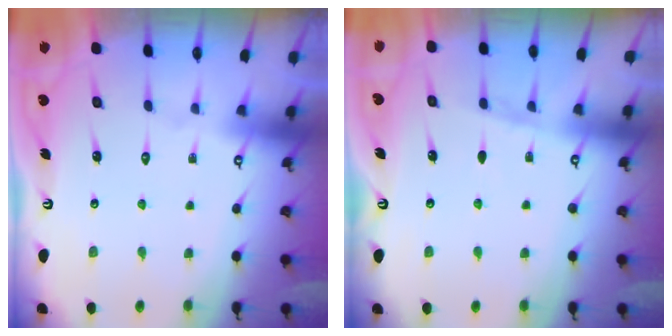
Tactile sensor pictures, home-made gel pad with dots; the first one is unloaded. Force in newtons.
{"total": 4.7, "press": 4.7, "slide": 0.6}